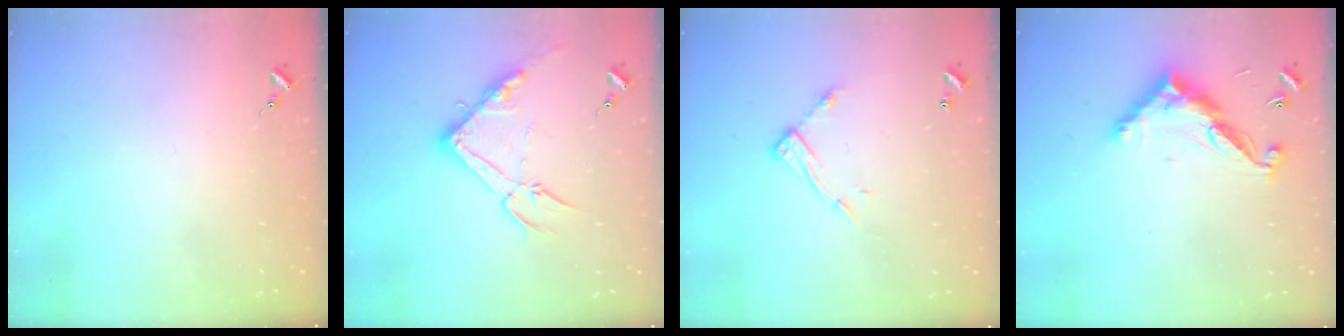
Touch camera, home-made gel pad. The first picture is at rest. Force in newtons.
{"total": 16.1, "press": 16.1, "slide": 0.6}
{"total": 10.0, "press": 9.9, "slide": 0.5}
{"total": 12.8, "press": 12.8, "slide": 0.4}